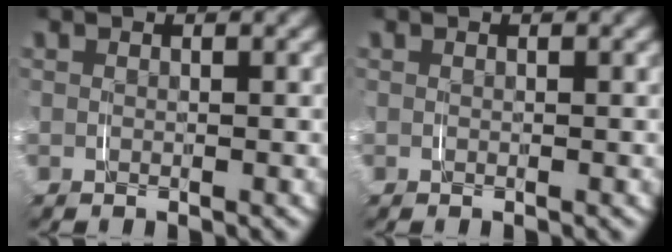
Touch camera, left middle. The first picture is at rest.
{"total": 0.0}